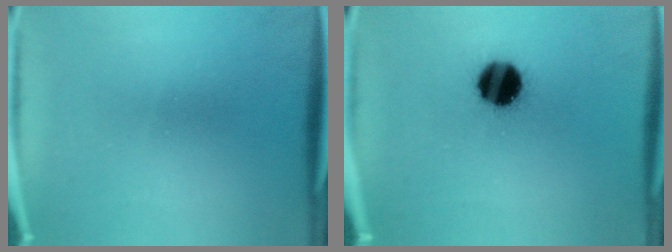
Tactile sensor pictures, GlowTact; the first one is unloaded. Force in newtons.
{"total": 11.5}